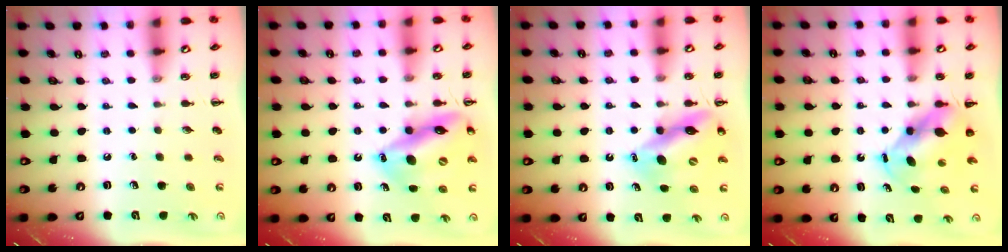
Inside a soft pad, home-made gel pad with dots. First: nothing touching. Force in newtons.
{"total": 17.1, "press": 16.7, "slide": 3.7}
{"total": 12.4, "press": 11.9, "slide": 3.5}
{"total": 5.7, "press": 5.5, "slide": 1.7}